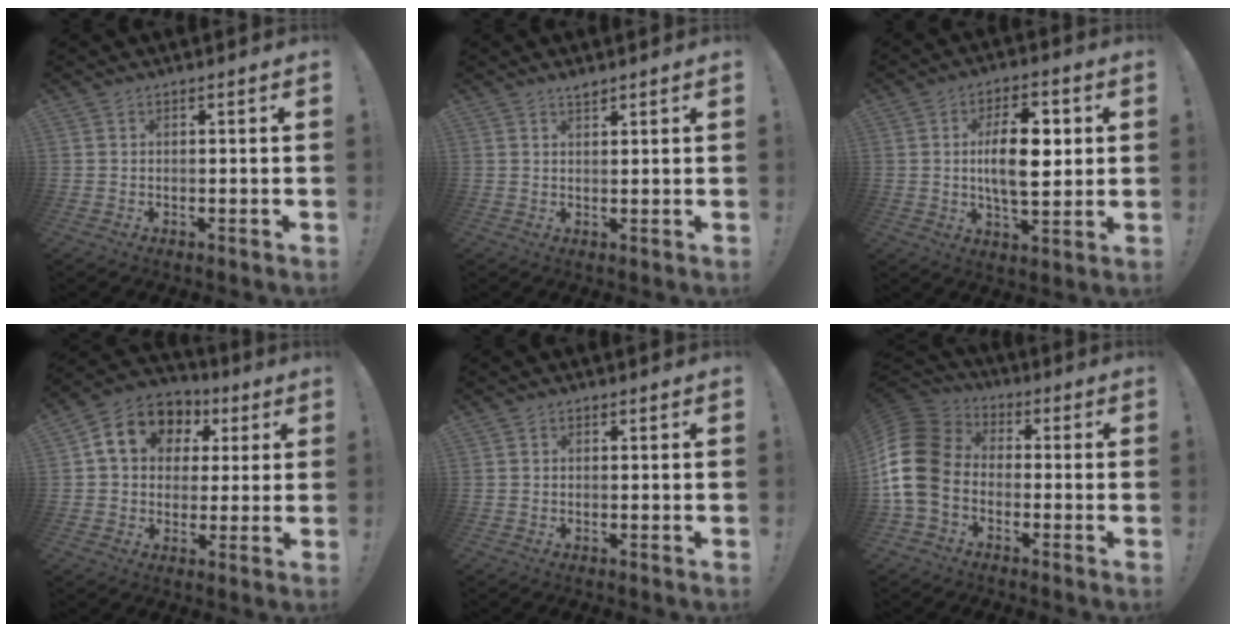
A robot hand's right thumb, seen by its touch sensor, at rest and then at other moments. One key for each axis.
{"total": 1.9, "fx": 1.7, "fy": 0.4, "fz": 0.8, "tx": -0.005, "ty": -0.012, "tz": 0.028}
{"total": 13.7, "fx": 1.5, "fy": 6.8, "fz": 11.8, "tx": -0.190, "ty": 0.002, "tz": 0.020}
{"total": 13.8, "fx": 4.7, "fy": 10.9, "fz": 6.9, "tx": -0.112, "ty": -0.007, "tz": 0.094}
{"total": 0.7, "fx": 0.1, "fy": 0.7, "fz": 0.2, "tx": -0.002, "ty": 0.002, "tz": 0.002}
{"total": 16.4, "fx": -2.6, "fy": 12.2, "fz": 10.7, "tx": -0.211, "ty": 0.034, "tz": -0.037}